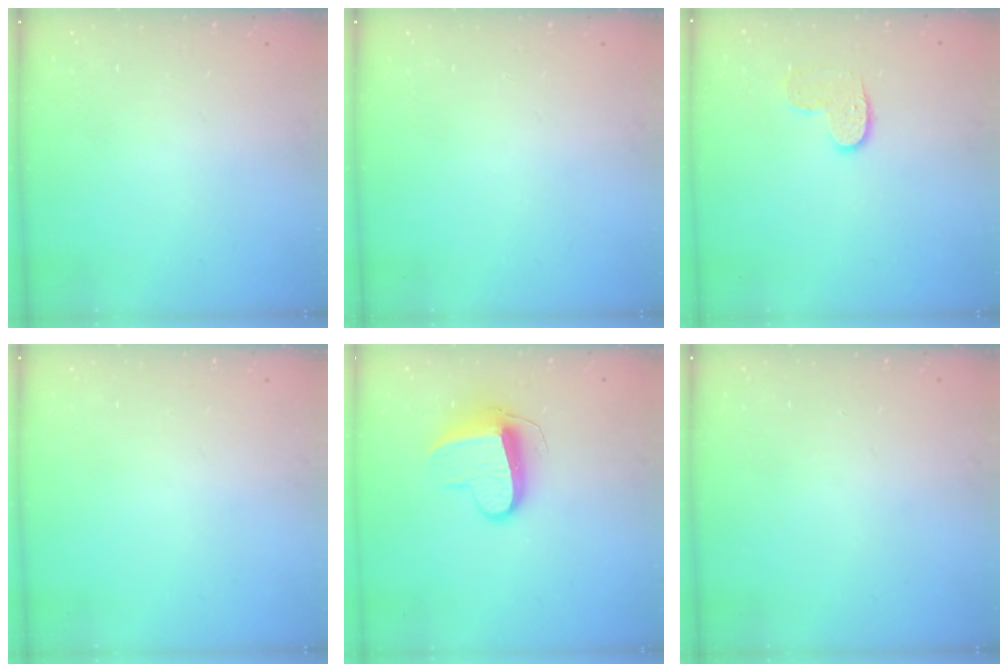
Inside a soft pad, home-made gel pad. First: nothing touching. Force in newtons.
{"total": 0.0}
{"total": 6.8, "press": 6.8, "slide": 0.2}
{"total": 0.0}
{"total": 10.7, "press": 10.7, "slide": 0.5}
{"total": 0.0}